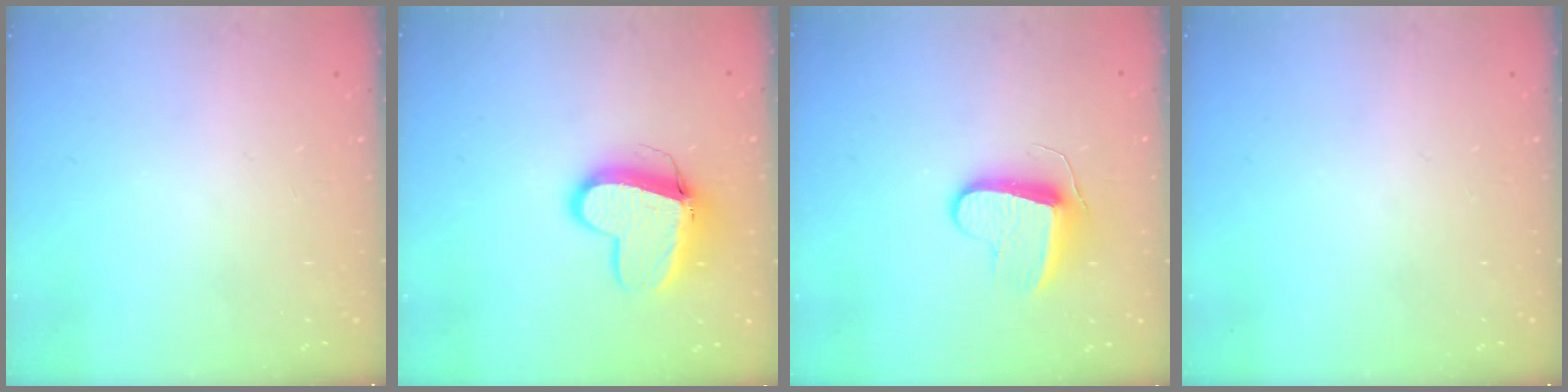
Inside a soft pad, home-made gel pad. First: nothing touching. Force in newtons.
{"total": 11.7, "press": 11.6, "slide": 1.3}
{"total": 9.0, "press": 9.0, "slide": 0.2}
{"total": 0.0}